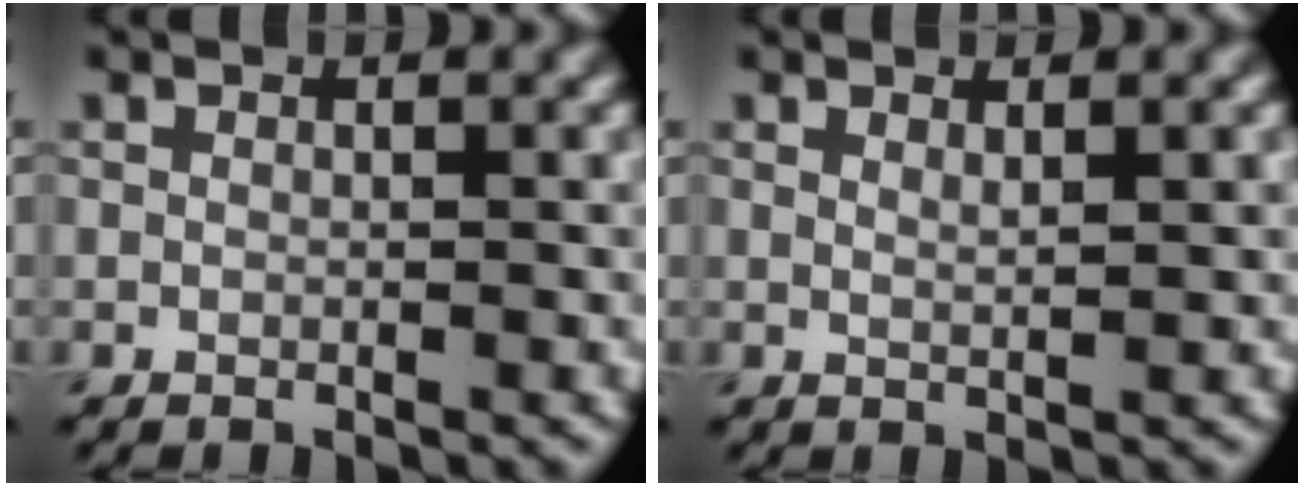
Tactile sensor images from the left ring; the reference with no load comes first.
{"total": 0.9, "force": [0.6, 0.2, 0.7], "torque": [-0.006, -0.001, 0.010]}